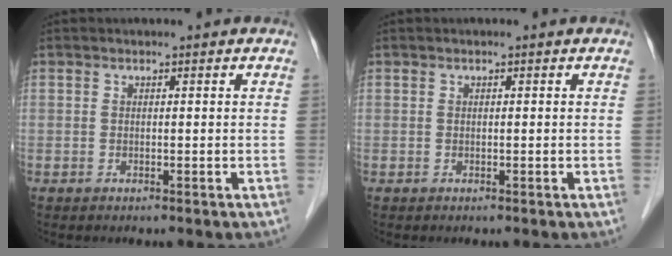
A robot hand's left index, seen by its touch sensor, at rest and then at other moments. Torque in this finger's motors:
{"motor_torque": [0.00, 0.00, 0.00, 0.00]}